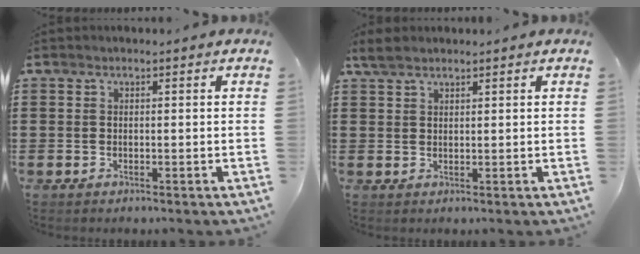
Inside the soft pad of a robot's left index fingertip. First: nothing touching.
{"total": 2.5, "force": [1.8, 0.8, 1.4], "torque": [-0.031, 0.004, 0.035]}